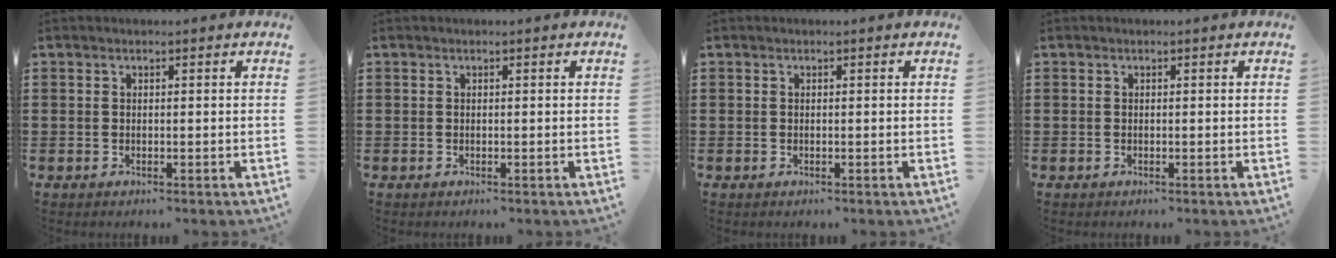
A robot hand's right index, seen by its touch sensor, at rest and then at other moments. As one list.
[{"total": 0.0}, {"total": 0.0}, {"total": 0.0}]